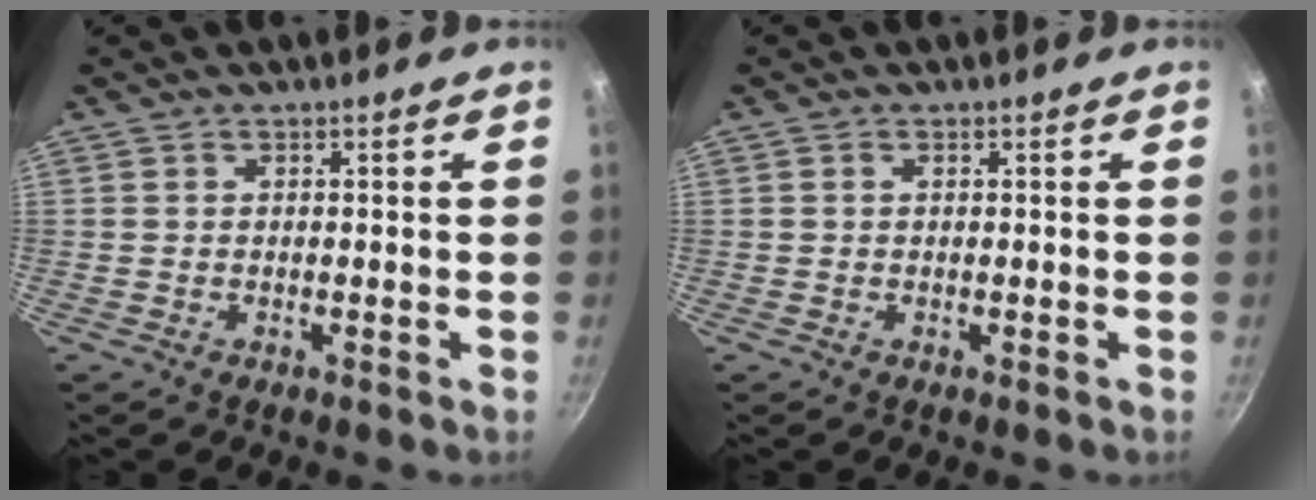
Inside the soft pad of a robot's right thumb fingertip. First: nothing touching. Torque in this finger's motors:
{"motor_torque": [-0.56, 0.32, -0.25, -0.08, 0.04]}